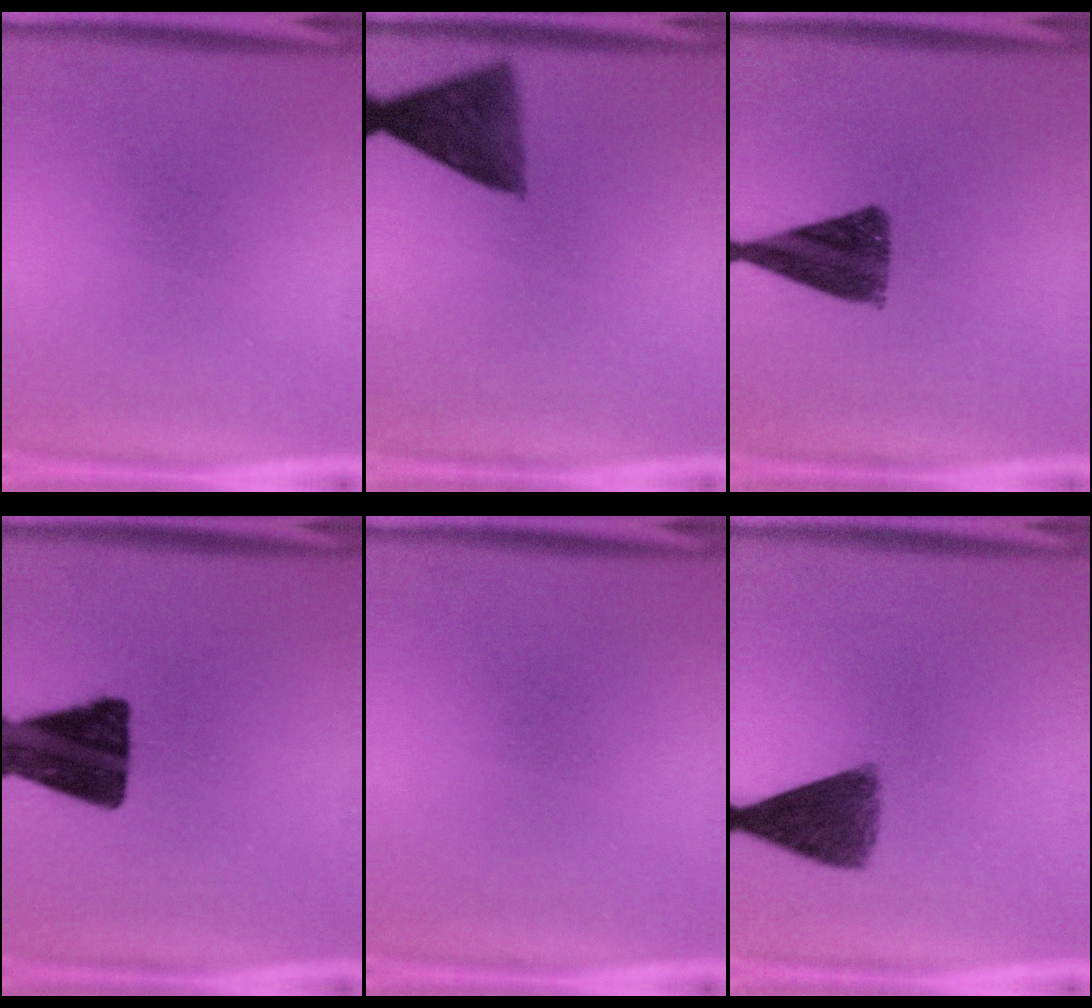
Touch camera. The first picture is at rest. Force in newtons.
{"total": 8.6}
{"total": 10.3}
{"total": 16.7}
{"total": 0.0}
{"total": 8.1}